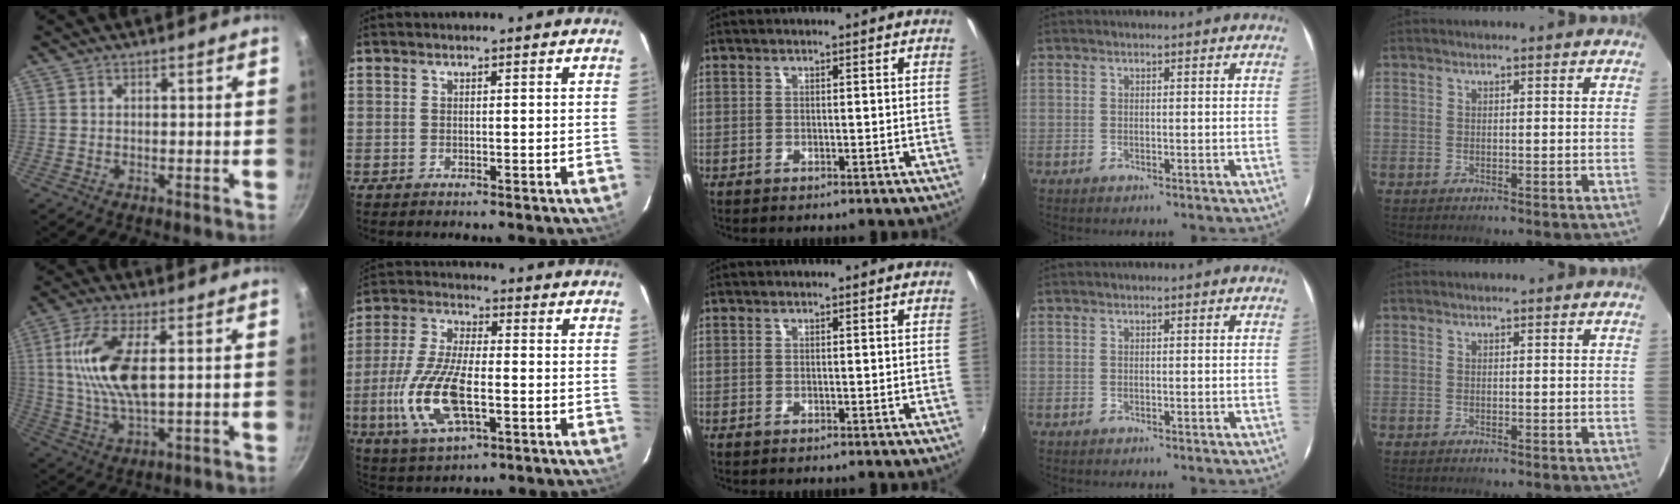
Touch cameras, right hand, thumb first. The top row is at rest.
{"thumb": {"total": 13.3, "force": [2.5, 5.4, 11.9], "torque": [-0.238, -0.001, 0.049]}, "index": {"total": 15.3, "force": [-4.2, 6.3, 13.3], "torque": [-0.289, -0.009, -0.079]}}